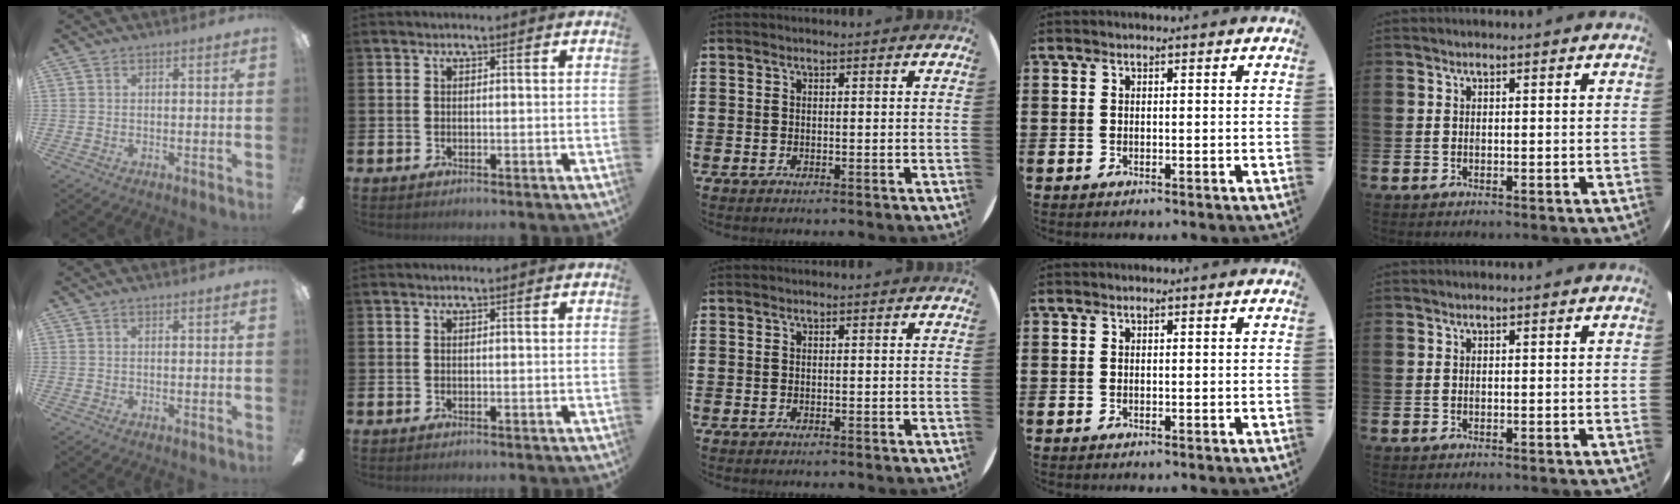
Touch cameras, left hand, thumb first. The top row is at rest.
{}